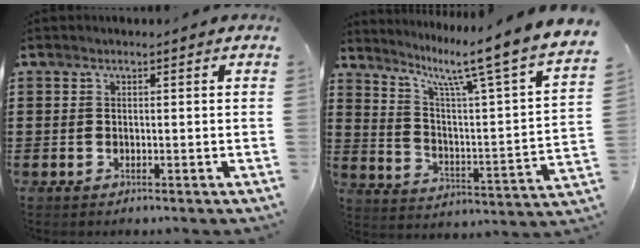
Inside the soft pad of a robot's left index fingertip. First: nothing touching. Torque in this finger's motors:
{"motor_torque": [1.73, -0.41, 0.32, 0.21]}